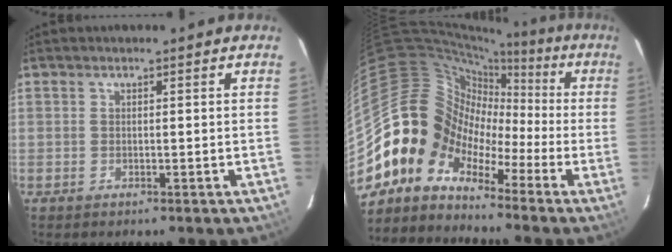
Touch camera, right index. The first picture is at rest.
{"total": 11.3, "force": [-5.0, 9.9, 2.0], "torque": [-0.049, 0.029, -0.124]}